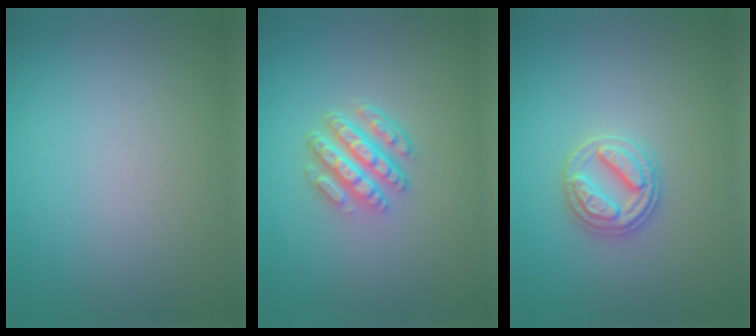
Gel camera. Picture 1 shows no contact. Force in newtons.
{"total": 4.6, "press": 3.4, "slide": 3.1}
{"total": 2.9, "press": 2.8, "slide": 0.4}